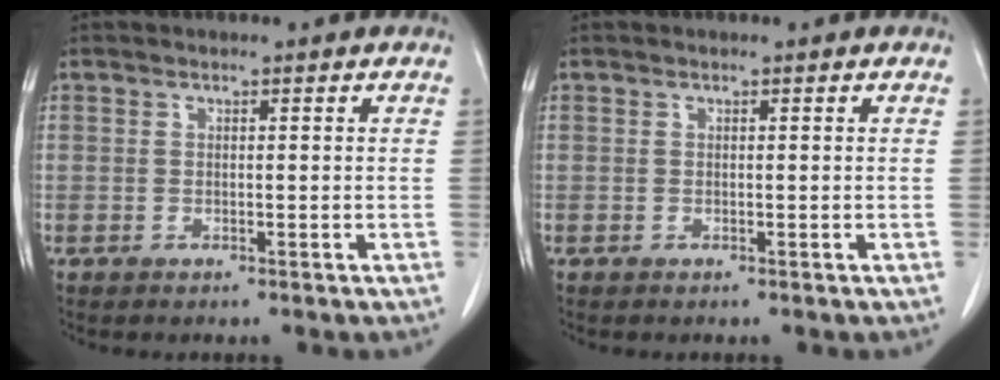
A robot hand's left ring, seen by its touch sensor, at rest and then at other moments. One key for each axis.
{"total": 0.0}